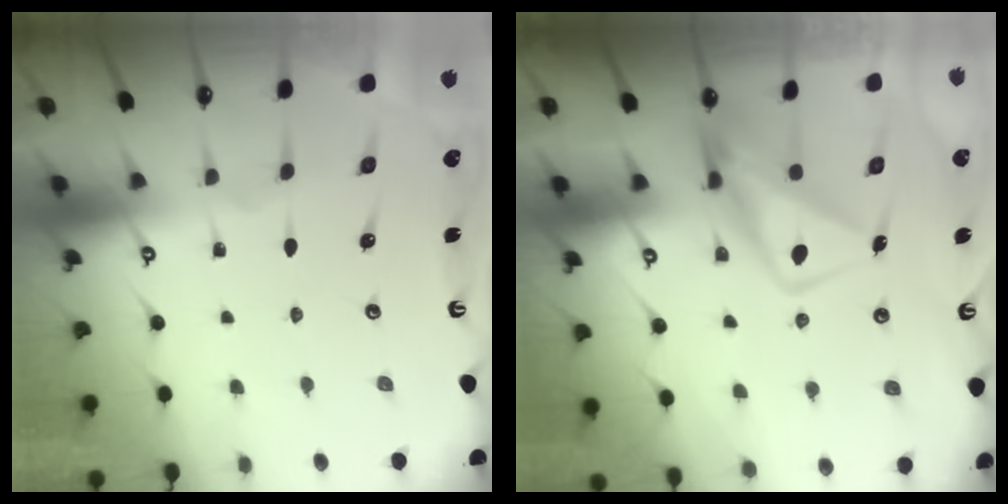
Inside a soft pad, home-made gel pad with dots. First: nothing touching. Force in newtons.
{"total": 11.9, "press": 11.8, "slide": 1.0}